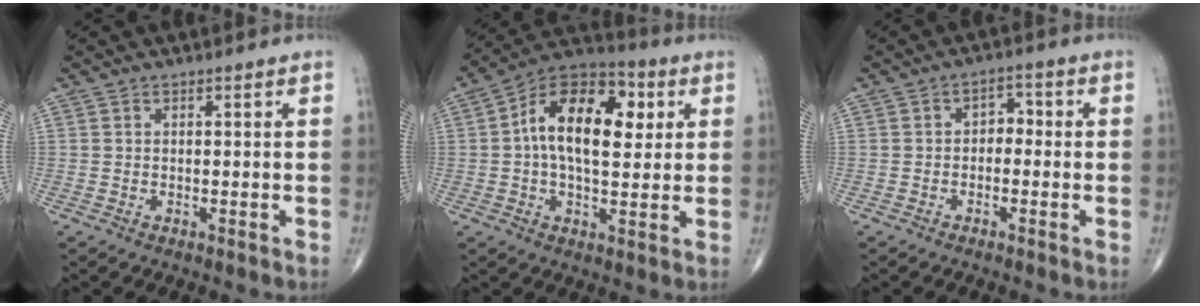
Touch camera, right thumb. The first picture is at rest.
{"total": 16.5, "force": [3.0, 9.1, 13.5], "torque": [-0.193, 0.018, 0.037]}
{"total": 2.9, "force": [-0.6, 2.1, 1.9], "torque": [-0.007, 0.018, -0.022]}